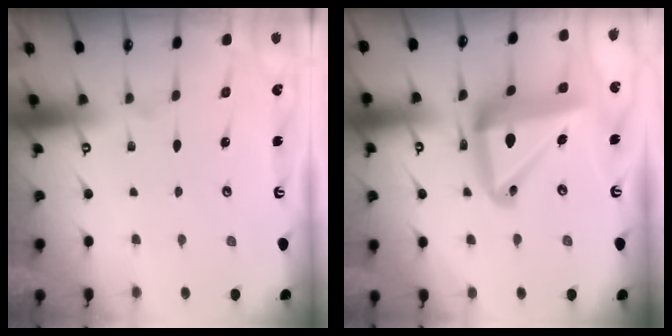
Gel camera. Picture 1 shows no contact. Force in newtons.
{"total": 19.3, "press": 19.1, "slide": 2.0}